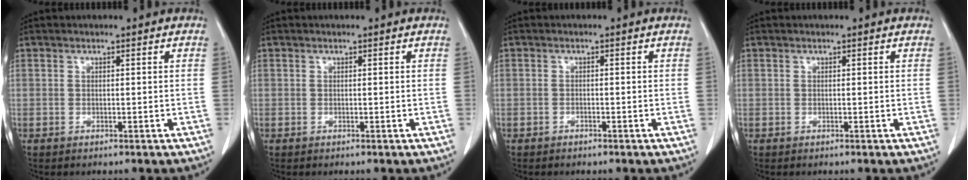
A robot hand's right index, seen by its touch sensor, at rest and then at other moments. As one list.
[{"total": 0.0}, {"total": 0.5, "force": [-0.5, 0.2, 0.1], "torque": [-0.003, 0.000, -0.009]}, {"total": 0.0}]